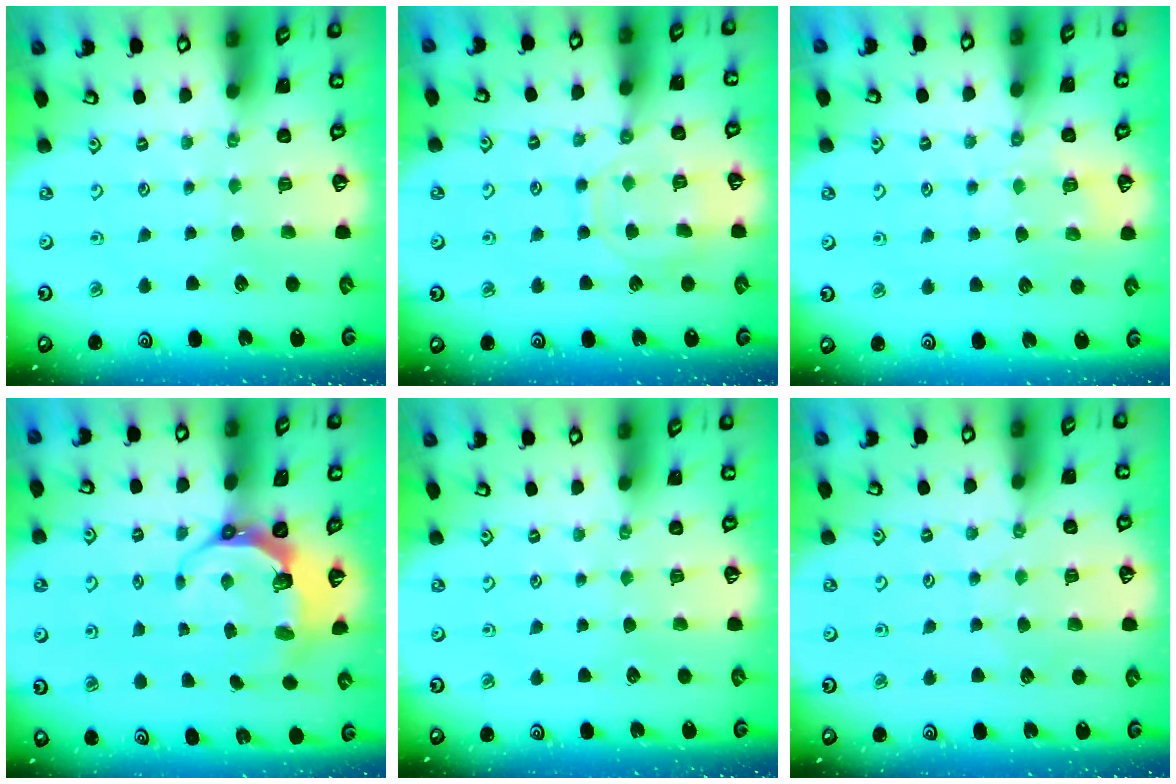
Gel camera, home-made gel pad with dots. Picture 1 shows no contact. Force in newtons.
{"total": 10.8, "press": 10.7, "slide": 1.0}
{"total": 6.3, "press": 6.2, "slide": 0.6}
{"total": 7.8, "press": 6.6, "slide": 4.3}
{"total": 0.0}
{"total": 3.8, "press": 3.7, "slide": 0.5}